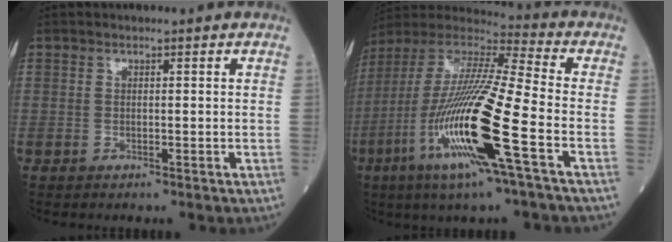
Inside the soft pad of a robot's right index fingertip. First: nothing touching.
{"total": 21.1, "force": [-7.0, 0.7, 19.8], "torque": [-0.429, -0.035, -0.144]}